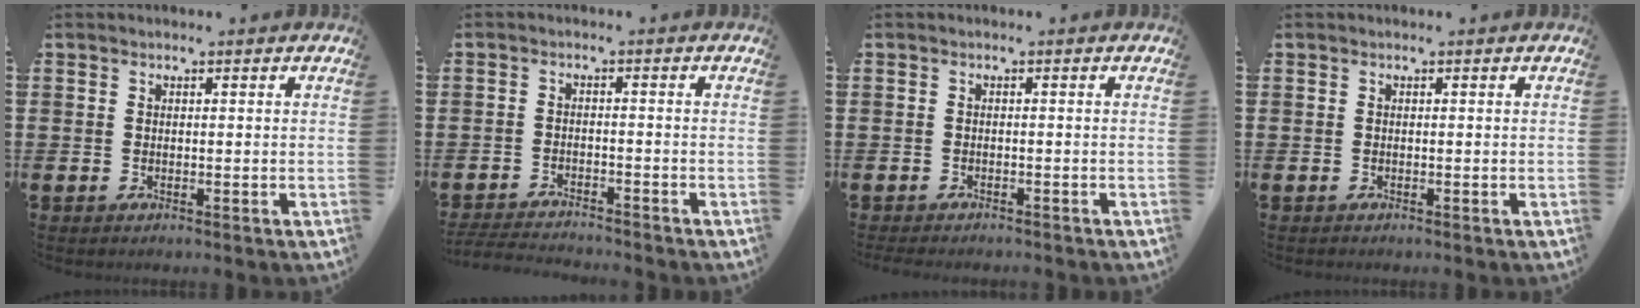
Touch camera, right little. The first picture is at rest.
{"total": 2.4, "force": [-2.4, -0.1, -0.1], "torque": [-0.002, 0.002, -0.052]}
{"total": 0.6, "force": [-0.6, 0.1, 0.1], "torque": [-0.003, -0.002, -0.013]}
{"total": 0.0}